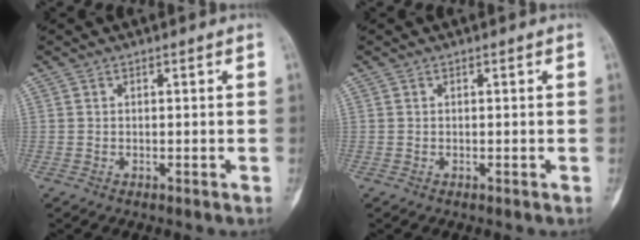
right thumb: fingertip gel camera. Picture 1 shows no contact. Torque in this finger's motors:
{"motor_torque": [0.01, -0.01, 0.06, 0.01, 0.01]}